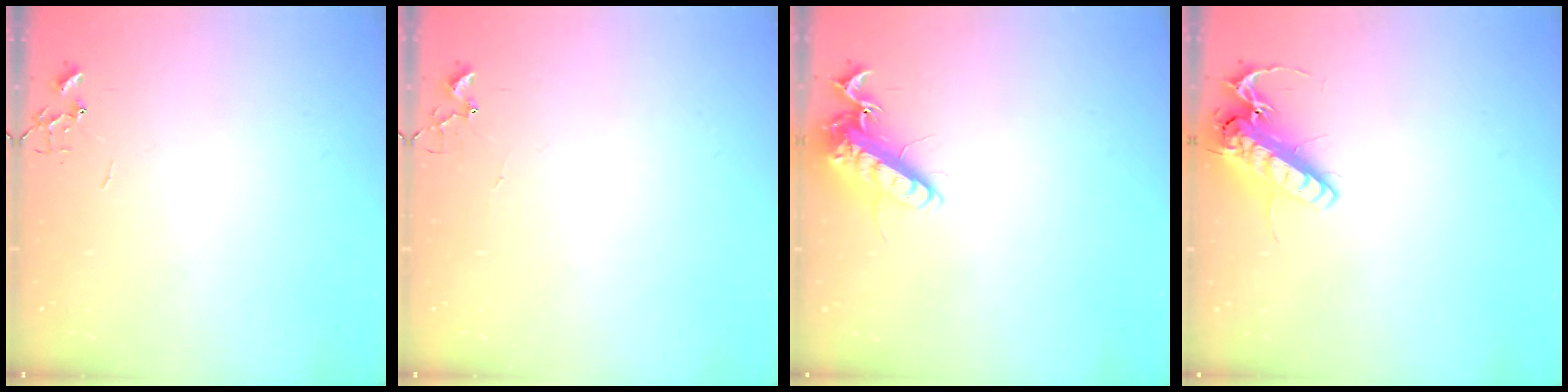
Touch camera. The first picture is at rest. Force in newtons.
{"total": 5.1, "press": 5.1, "slide": 0.3}
{"total": 14.3, "press": 14.1, "slide": 2.1}
{"total": 14.6, "press": 14.4, "slide": 2.6}